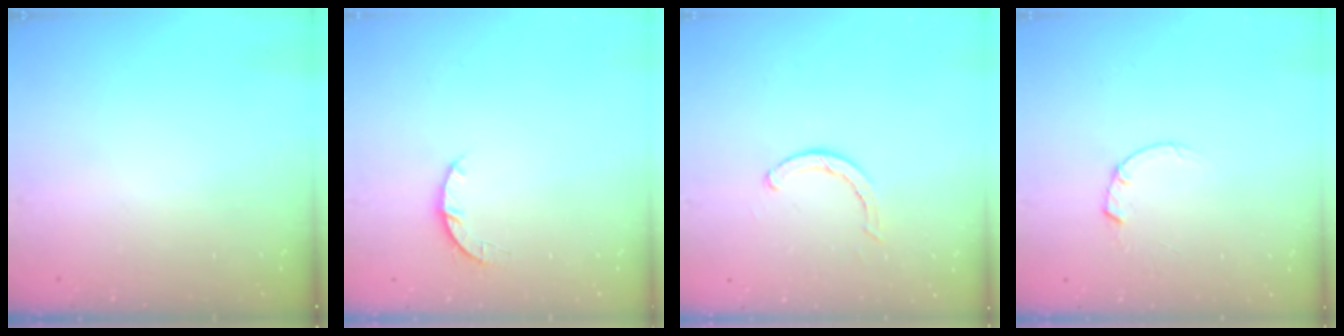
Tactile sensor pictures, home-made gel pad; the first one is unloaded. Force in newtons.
{"total": 3.3, "press": 3.2, "slide": 0.5}
{"total": 2.8, "press": 2.8, "slide": 0.2}
{"total": 1.5, "press": 1.5, "slide": 0.3}